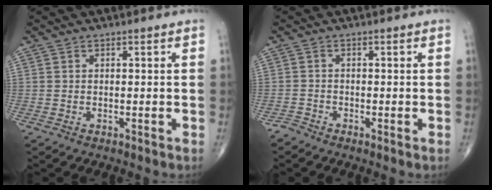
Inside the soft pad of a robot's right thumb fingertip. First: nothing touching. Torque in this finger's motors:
{"motor_torque": [0.54, 0.16, -0.12, -0.31, 0.01]}